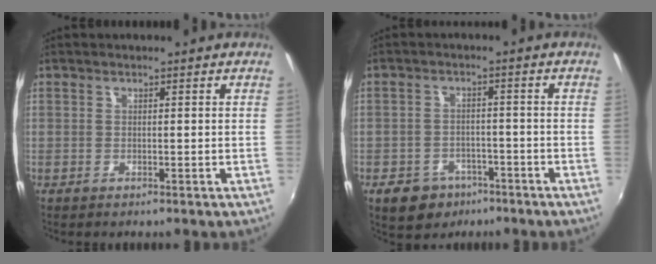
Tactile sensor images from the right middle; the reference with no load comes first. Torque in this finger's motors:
{"motor_torque": [0.82, -0.69, 0.28, 0.07]}